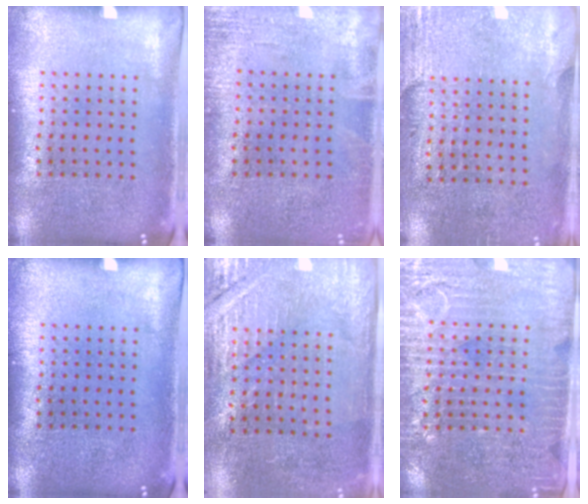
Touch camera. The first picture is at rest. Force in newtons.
{"total": 1.7, "press": 1.7, "slide": 0.3}
{"total": 2.8, "press": 2.5, "slide": 1.2}
{"total": 0.0}
{"total": 2.9, "press": 2.8, "slide": 0.7}
{"total": 3.6, "press": 3.2, "slide": 1.7}